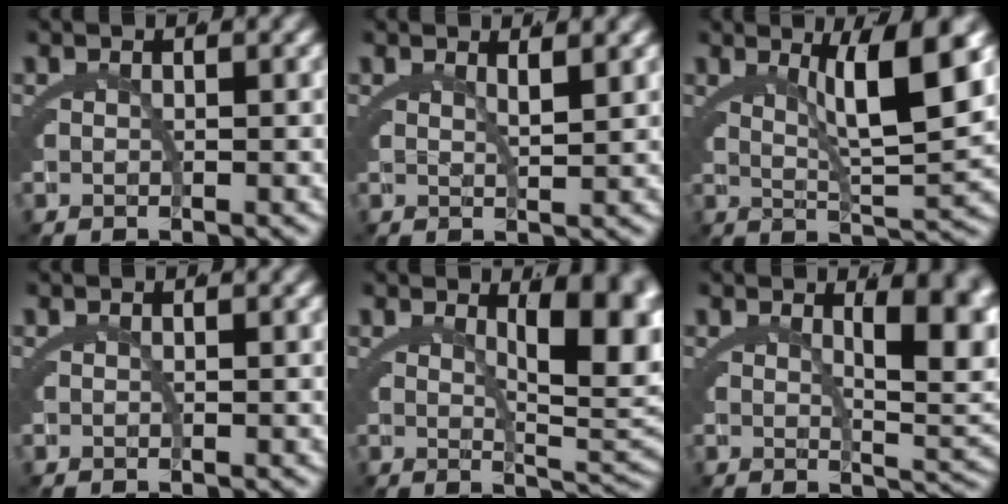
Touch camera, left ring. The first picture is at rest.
{"total": 1.9, "force": [1.5, -0.3, 1.0], "torque": [-0.013, -0.005, 0.030]}
{"total": 6.8, "force": [2.5, 1.0, 6.3], "torque": [-0.096, -0.001, 0.047]}
{"total": 0.0}
{"total": 7.7, "force": [2.1, 2.0, 7.1], "torque": [-0.058, -0.004, 0.037]}
{"total": 6.8, "force": [2.1, 1.6, 6.2], "torque": [-0.041, -0.002, 0.033]}